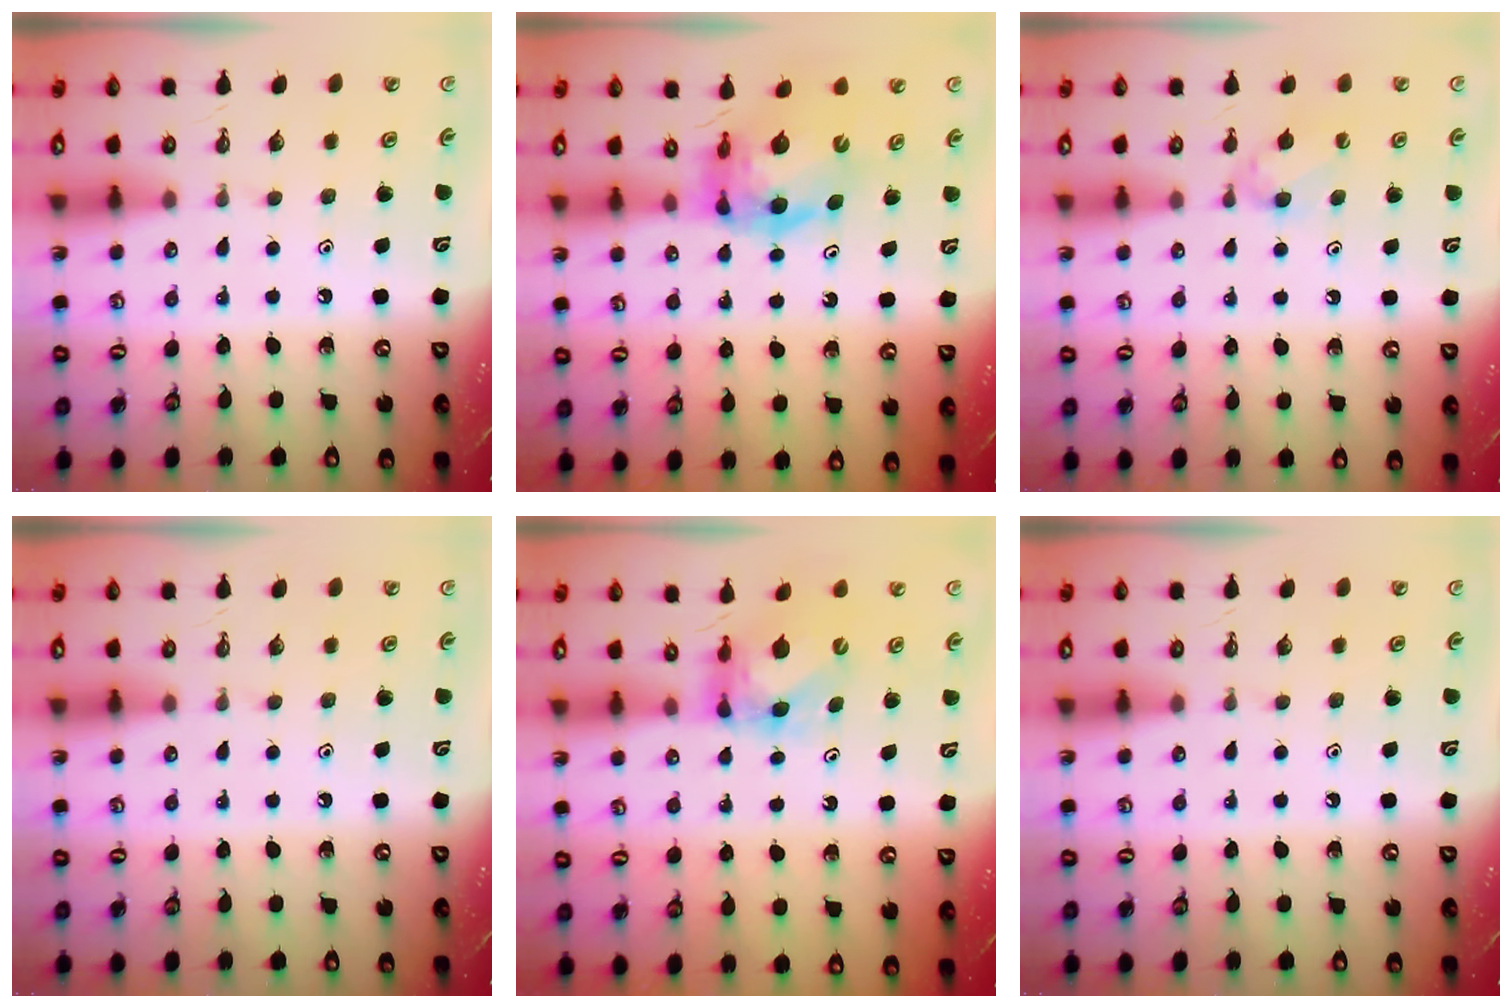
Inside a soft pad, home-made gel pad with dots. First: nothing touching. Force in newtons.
{"total": 9.7, "press": 9.7, "slide": 1.2}
{"total": 4.8, "press": 4.7, "slide": 0.8}
{"total": 0.0}
{"total": 5.4, "press": 5.4, "slide": 0.6}
{"total": 0.0}